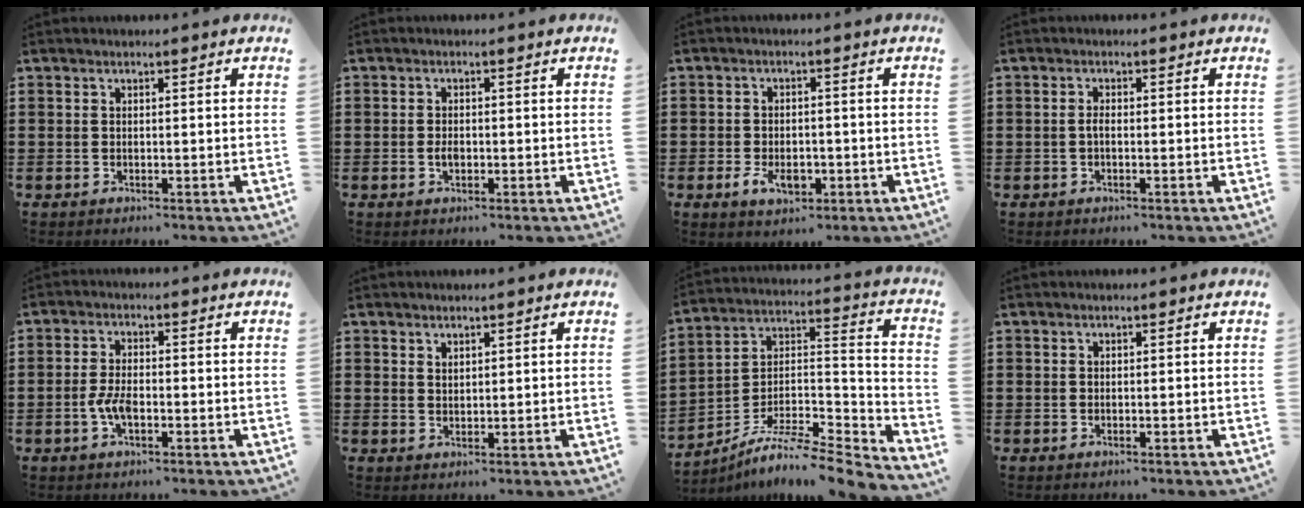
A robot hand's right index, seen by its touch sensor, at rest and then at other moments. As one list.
[{"total": 1.5, "force": [-0.4, 0.7, 1.3], "torque": [-0.026, -0.003, -0.006]}, {"total": 4.1, "force": [-1.5, 2.4, 2.9], "torque": [-0.058, -0.005, -0.031]}, {"total": 1.3, "force": [-0.3, 0.4, 1.2], "torque": [-0.031, -0.003, -0.009]}, {"total": 3.8, "force": [-1.3, 1.5, 3.3], "torque": [-0.081, -0.007, -0.028]}, {"total": 1.3, "force": [1.1, 0.5, 0.2], "torque": [-0.004, 0.002, 0.022]}, {"total": 7.6, "force": [-6.5, 1.5, 3.6], "torque": [-0.065, 0.002, -0.130]}, {"total": 0.0}]